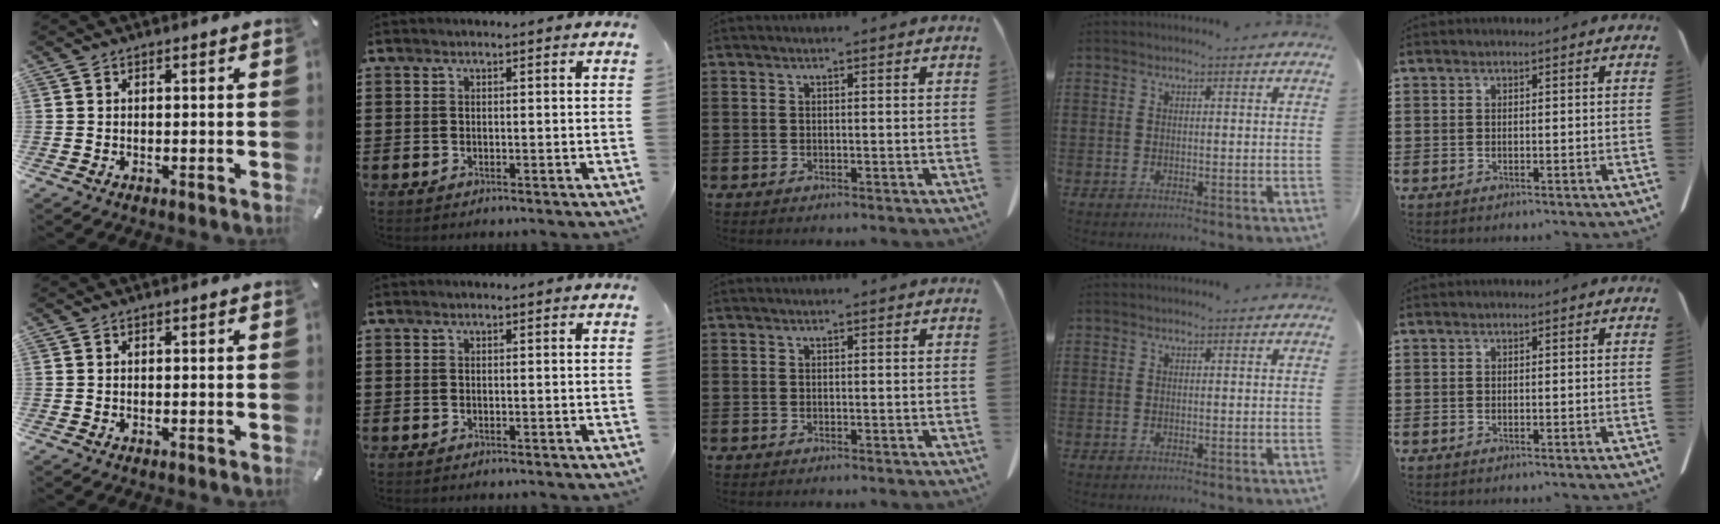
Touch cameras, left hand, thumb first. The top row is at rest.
{}